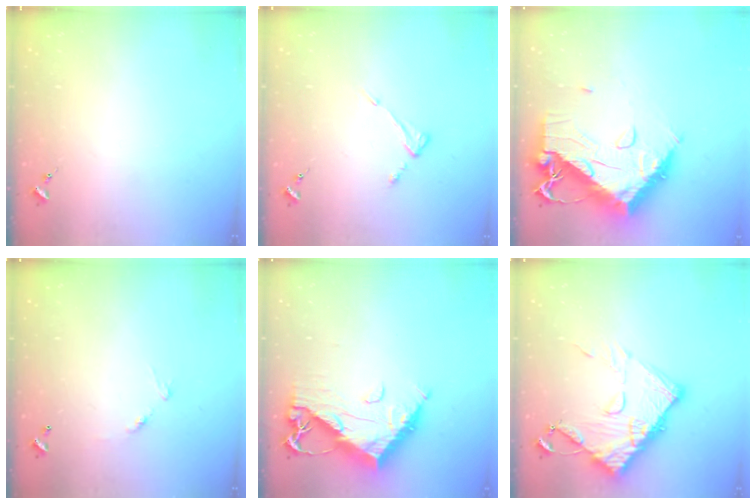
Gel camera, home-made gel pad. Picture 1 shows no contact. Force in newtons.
{"total": 5.2, "press": 5.1, "slide": 0.6}
{"total": 18.2, "press": 18.1, "slide": 1.9}
{"total": 7.0, "press": 7.0, "slide": 0.5}
{"total": 13.6, "press": 13.6, "slide": 1.1}
{"total": 14.5, "press": 14.5, "slide": 1.4}